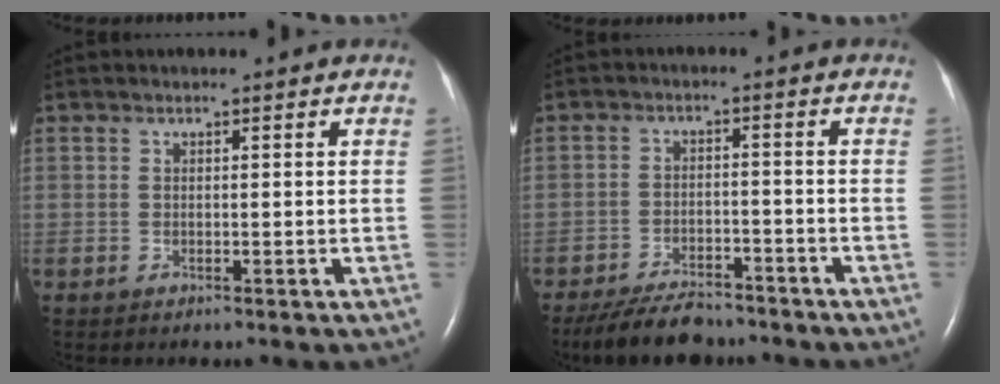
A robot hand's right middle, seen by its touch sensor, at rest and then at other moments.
{"total": 8.7, "force": [-7.5, 2.7, 3.4], "torque": [-0.061, -0.014, -0.125]}